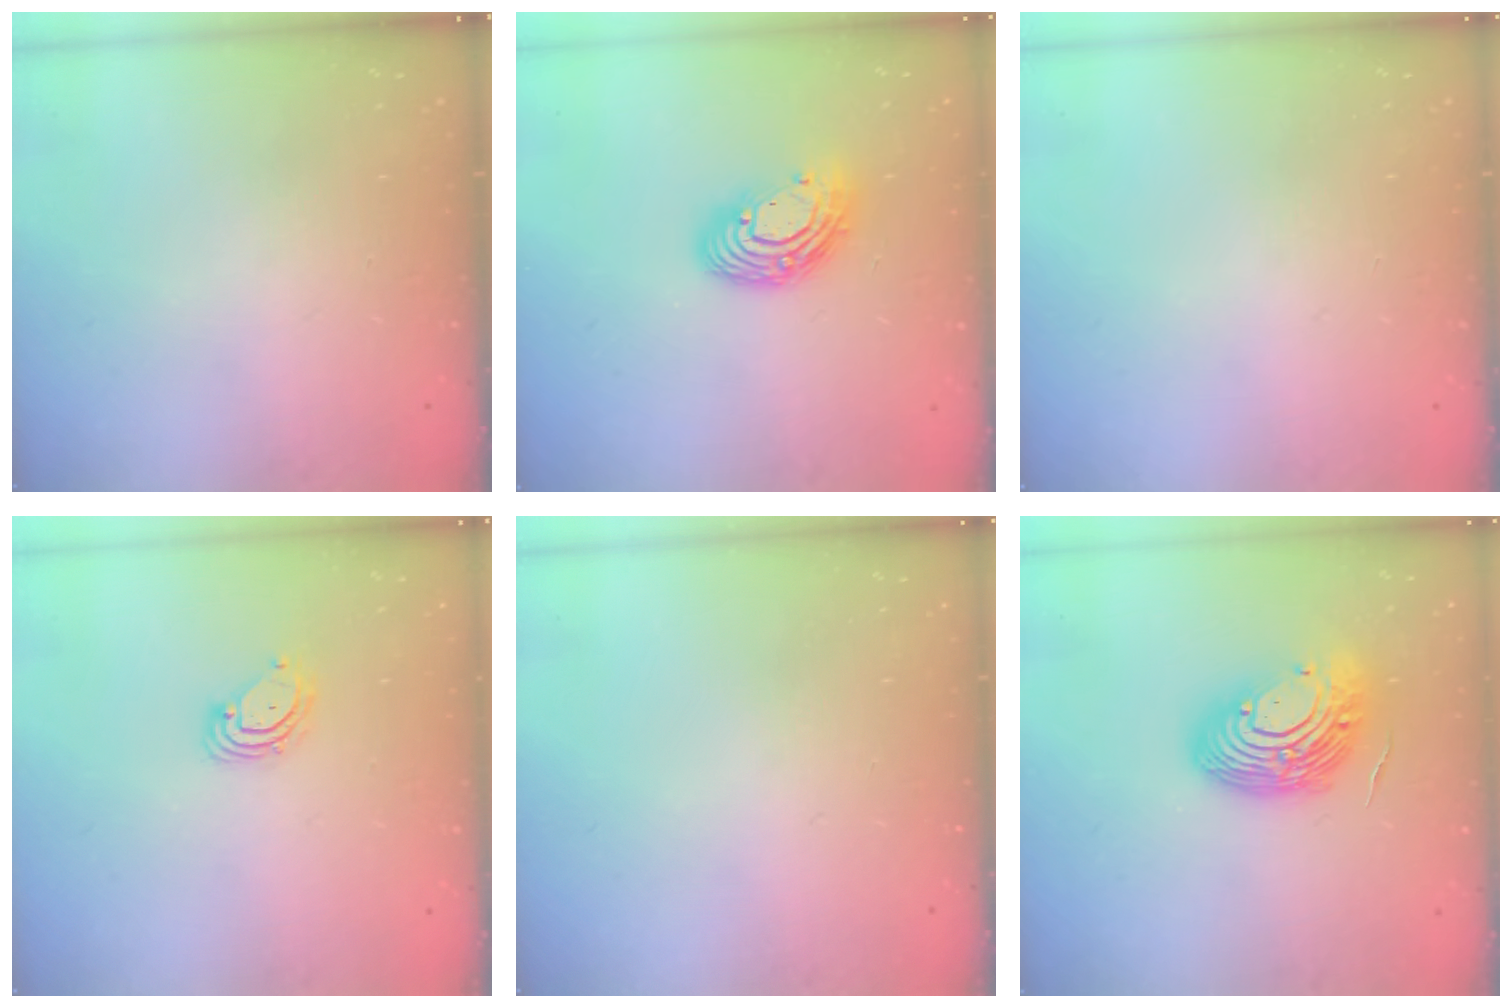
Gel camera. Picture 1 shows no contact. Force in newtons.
{"total": 11.8, "press": 11.7, "slide": 0.9}
{"total": 0.0}
{"total": 4.7, "press": 4.7, "slide": 0.6}
{"total": 0.0}
{"total": 14.4, "press": 14.2, "slide": 2.4}